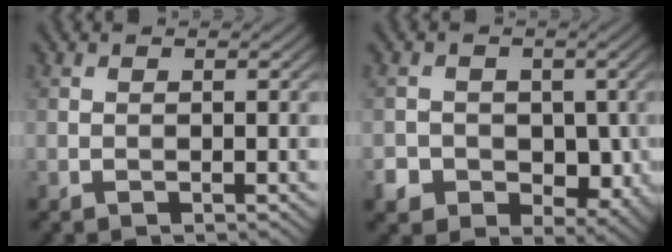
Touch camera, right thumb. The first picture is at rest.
{"total": 6.5, "force": [-1.5, 5.6, 2.9], "torque": [-0.048, -0.011, -0.034]}